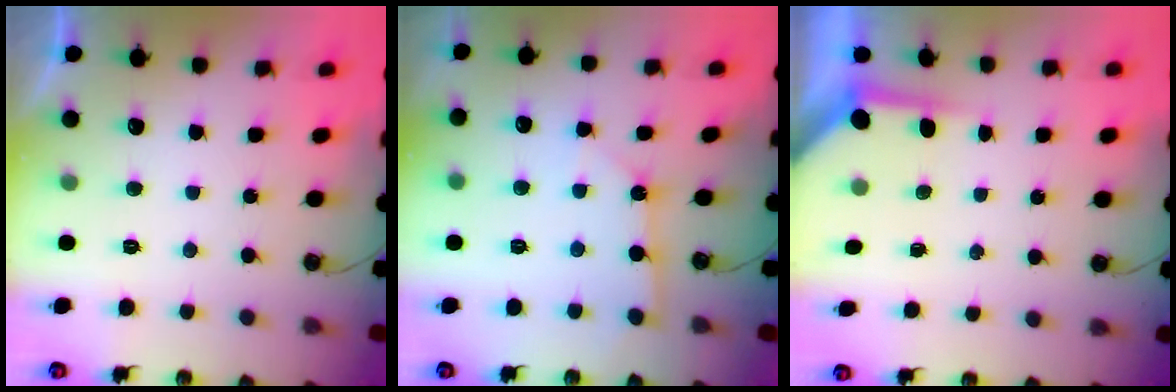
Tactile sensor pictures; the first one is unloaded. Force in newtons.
{"total": 2.8, "press": 2.8, "slide": 0.2}
{"total": 3.8, "press": 3.8, "slide": 0.4}